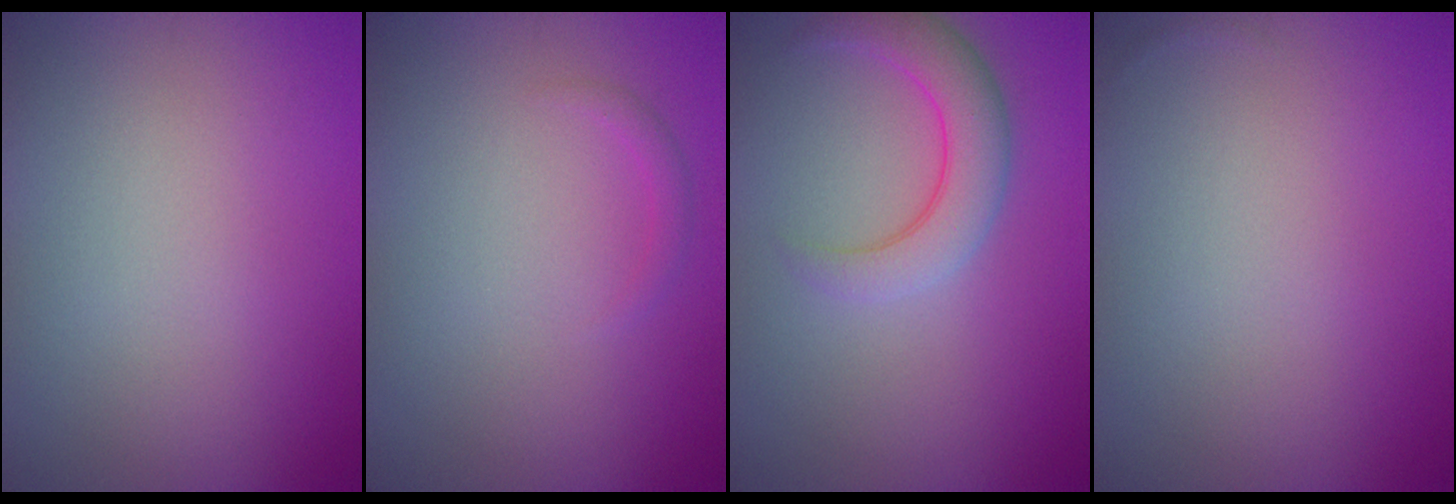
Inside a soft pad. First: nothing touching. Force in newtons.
{"total": 0.8, "press": 0.8, "slide": 0.1}
{"total": 4.0, "press": 4.0, "slide": 0.3}
{"total": 0.0}